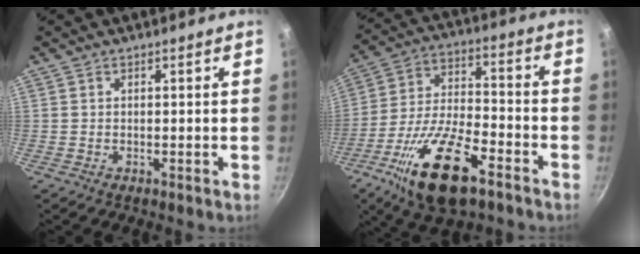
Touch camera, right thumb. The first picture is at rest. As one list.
[{"total": 18.6, "force": [-9.9, 7.4, 14.0], "torque": [-0.250, 0.032, -0.182]}]